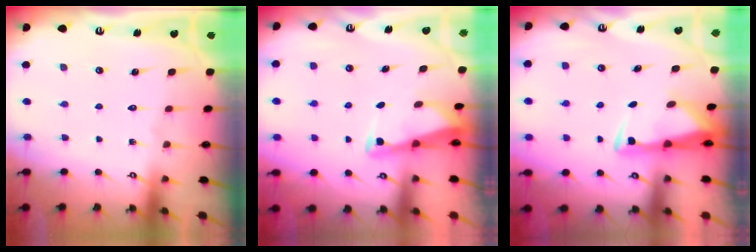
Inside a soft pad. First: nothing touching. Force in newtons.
{"total": 3.0, "press": 2.9, "slide": 0.3}
{"total": 2.9, "press": 2.8, "slide": 0.9}